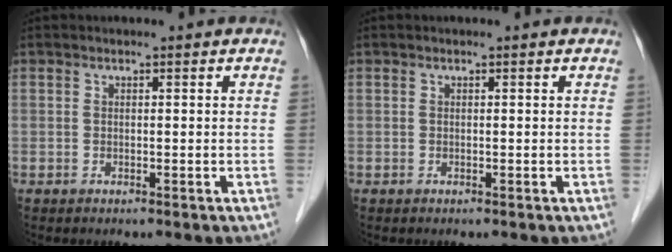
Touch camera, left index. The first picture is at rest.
{"total": 0.0}